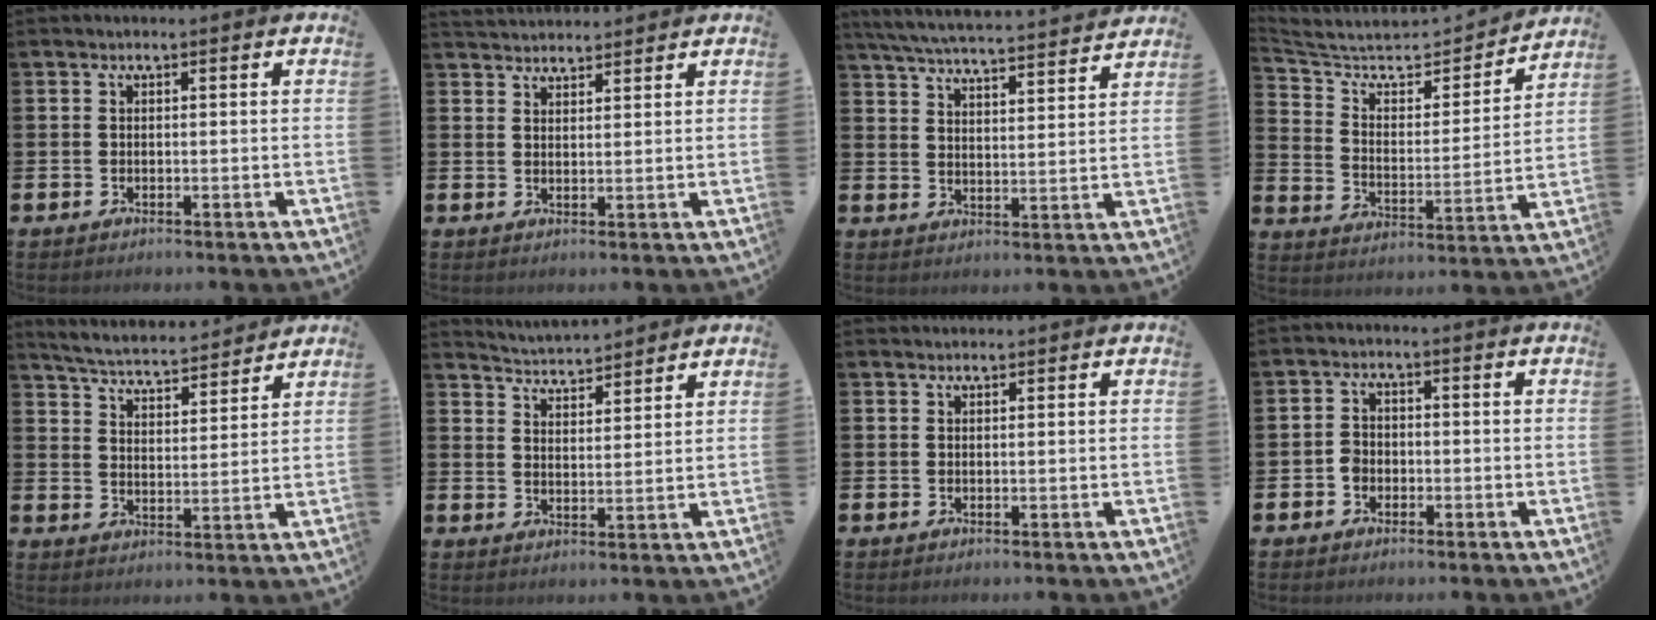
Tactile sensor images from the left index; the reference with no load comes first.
{"total": 2.9, "force": [2.9, 0.6, 0.0], "torque": [0.005, -0.015, 0.051]}
{"total": 6.1, "force": [6.0, 0.2, 1.4], "torque": [-0.051, -0.044, 0.104]}
{"total": 6.5, "force": [5.5, 2.5, 2.4], "torque": [-0.073, -0.047, 0.085]}
{"total": 5.0, "force": [4.9, 0.5, 0.5], "torque": [-0.033, -0.039, 0.083]}
{"total": 4.4, "force": [4.4, 0.2, -0.3], "torque": [-0.013, -0.031, 0.078]}
{"total": 0.8, "force": [0.8, 0.1, 0.0], "torque": [0.011, -0.003, 0.013]}
{"total": 2.2, "force": [-0.9, 1.8, 0.8], "torque": [-0.013, 0.004, -0.021]}